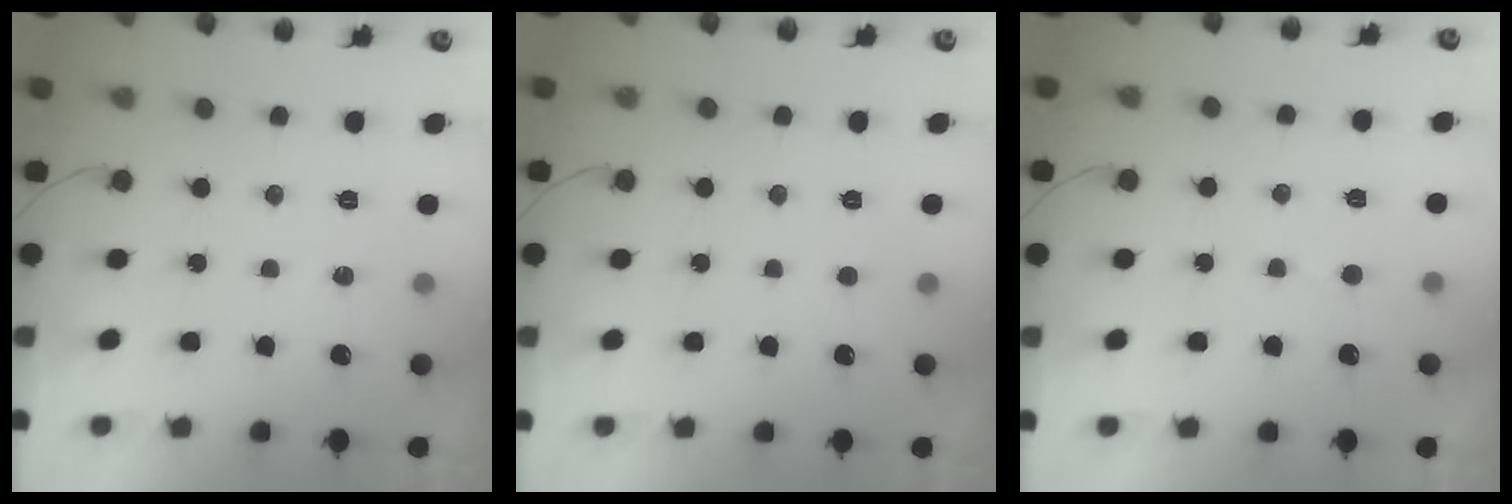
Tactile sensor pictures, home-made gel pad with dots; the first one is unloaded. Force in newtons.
{"total": 1.6, "press": 1.6, "slide": 0.1}
{"total": 2.0, "press": 2.0, "slide": 0.1}